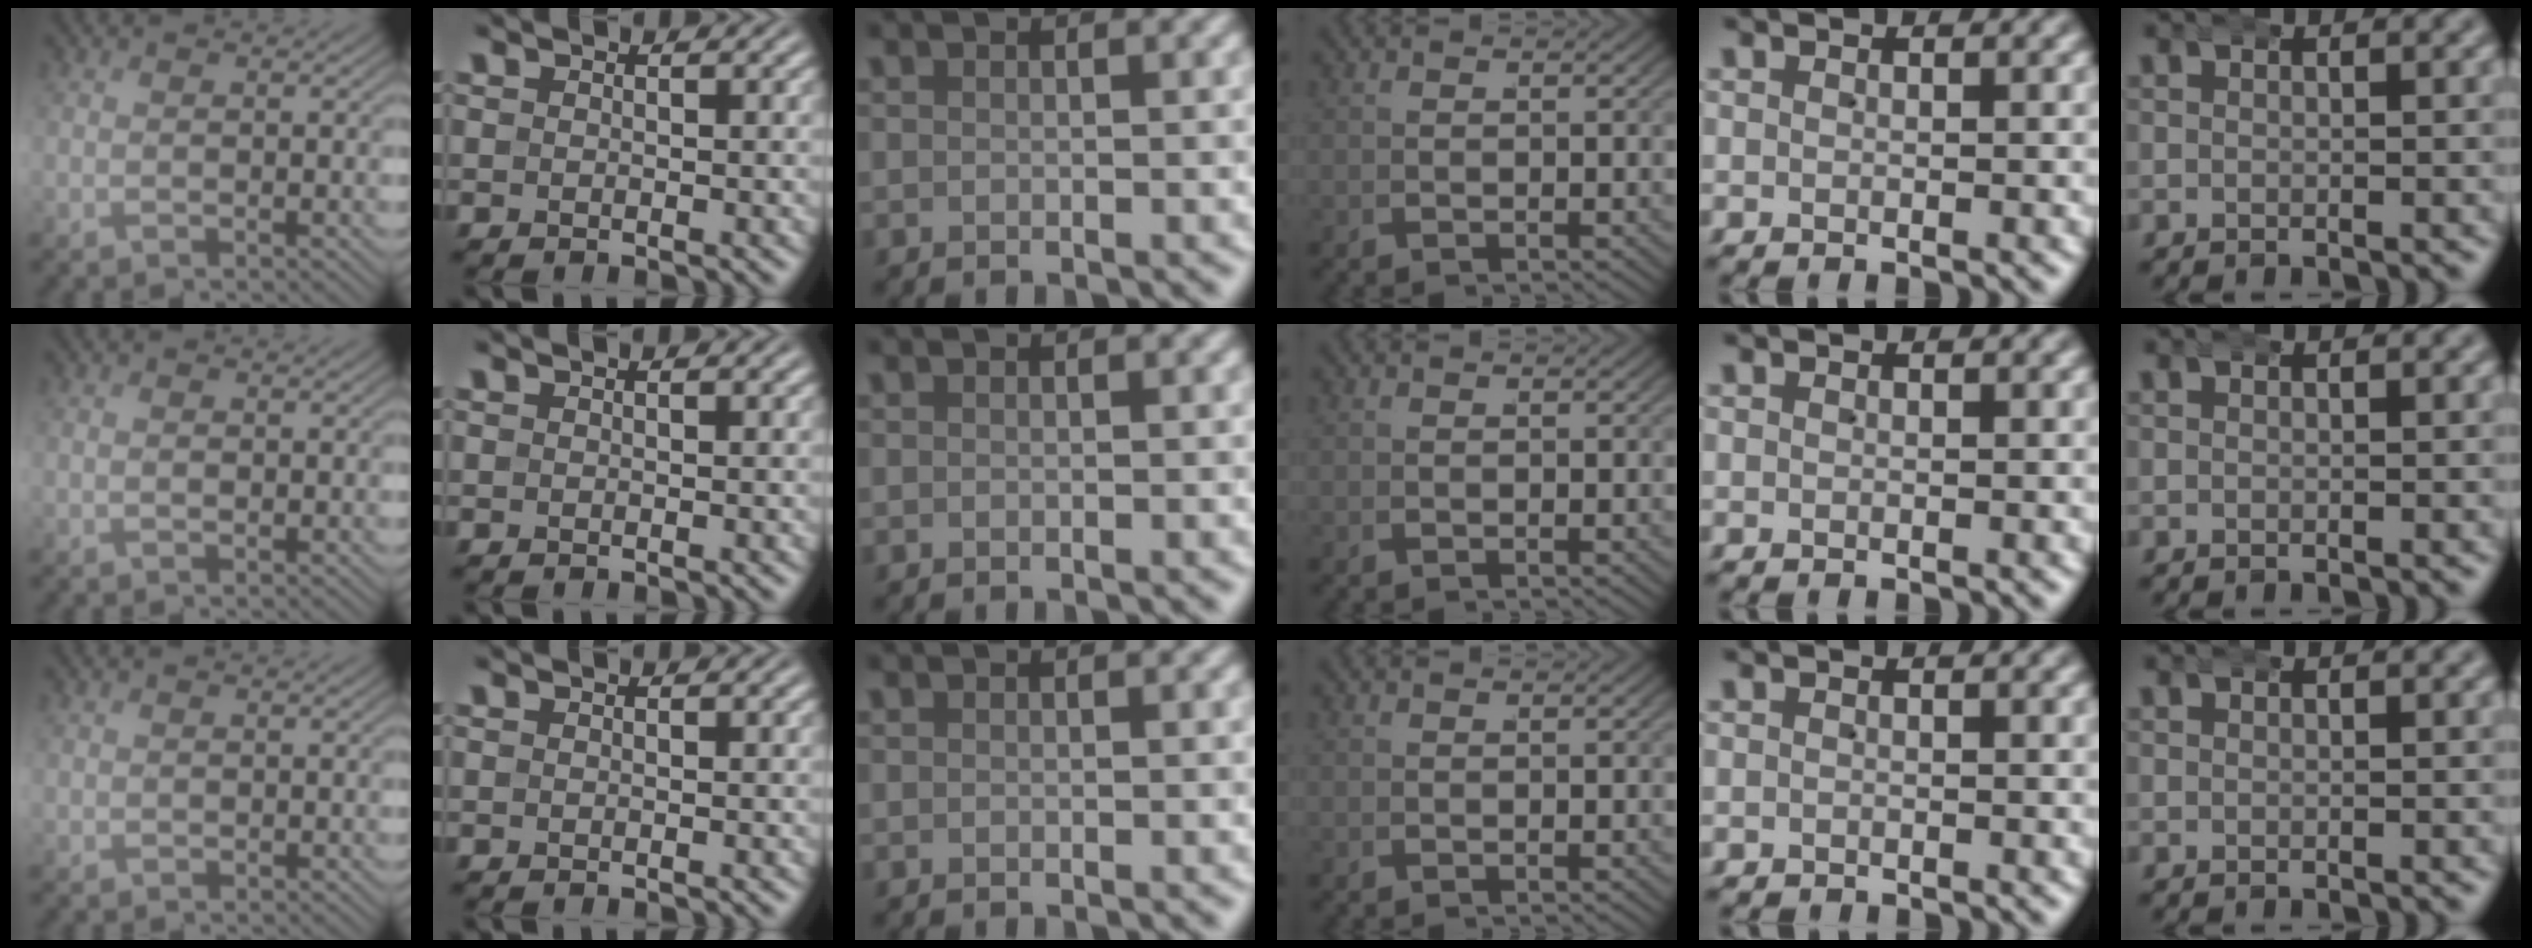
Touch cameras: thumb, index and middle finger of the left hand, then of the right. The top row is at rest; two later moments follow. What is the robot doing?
{"motion": "wrap", "object": "aluminum foil"}